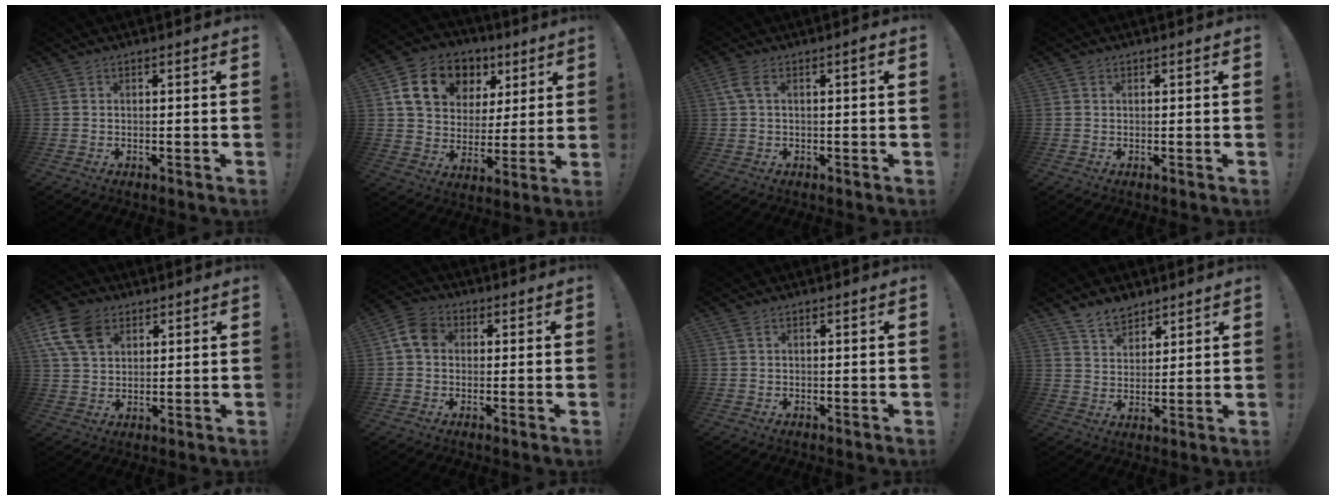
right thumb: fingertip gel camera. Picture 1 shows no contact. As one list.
[{"total": 16.3, "force": [8.0, 12.0, 7.6], "torque": [-0.112, -0.027, 0.158]}, {"total": 3.8, "force": [0.6, 1.2, 3.6], "torque": [-0.070, 0.007, 0.012]}, {"total": 0.5, "force": [0.1, 0.5, -0.1], "torque": [0.007, -0.001, 0.001]}, {"total": 12.9, "force": [6.0, 8.7, 7.3], "torque": [-0.142, -0.019, 0.120]}, {"total": 7.6, "force": [1.3, 5.8, 4.8], "torque": [-0.083, 0.013, 0.029]}, {"total": 0.9, "force": [0.4, 0.2, 0.8], "torque": [-0.018, 0.001, 0.007]}, {"total": 7.8, "force": [6.4, 4.1, 1.7], "torque": [-0.027, -0.042, 0.123]}]